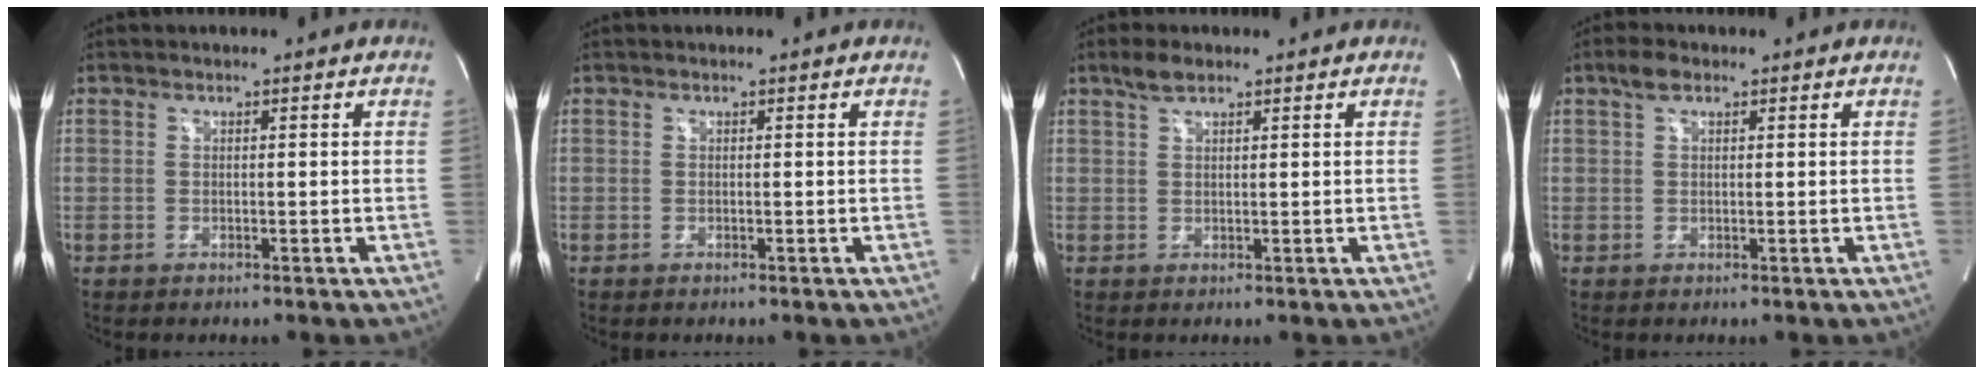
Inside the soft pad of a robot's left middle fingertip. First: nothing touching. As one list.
[{"total": 0.0}, {"total": 2.7, "force": [2.0, 0.8, 1.6], "torque": [-0.037, 0.009, 0.040]}, {"total": 2.4, "force": [1.5, 1.0, 1.6], "torque": [-0.037, 0.015, 0.030]}]